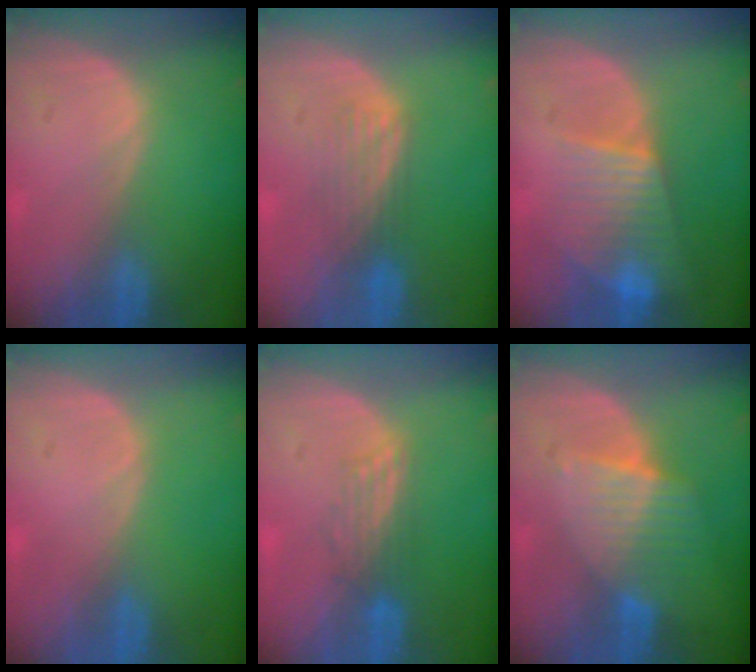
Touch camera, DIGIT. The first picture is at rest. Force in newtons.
{"total": 4.0, "press": 3.5, "slide": 2.1}
{"total": 7.5, "press": 7.0, "slide": 2.5}
{"total": 0.0}
{"total": 2.7, "press": 2.7, "slide": 0.4}
{"total": 6.9, "press": 6.0, "slide": 3.3}